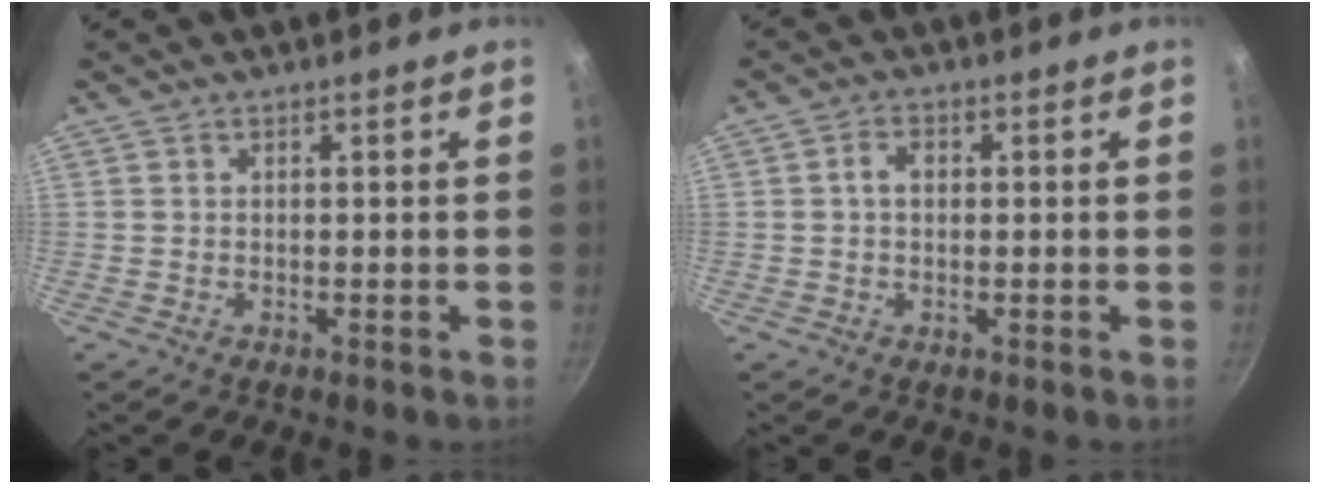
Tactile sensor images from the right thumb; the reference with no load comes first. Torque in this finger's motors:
{"motor_torque": [0.33, 1.15, 0.65, -0.20, 0.02]}